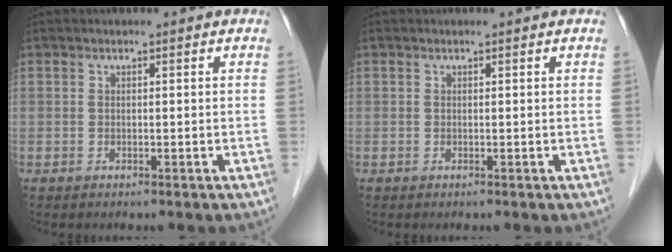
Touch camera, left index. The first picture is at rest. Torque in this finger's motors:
{"motor_torque": [0.21, -0.14, -0.01, -0.01]}